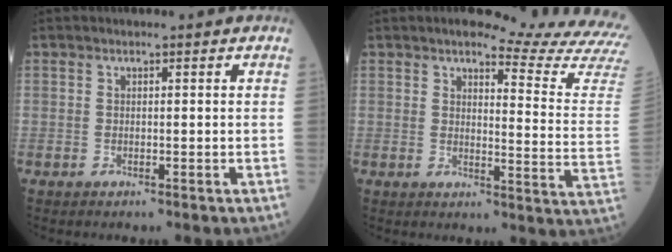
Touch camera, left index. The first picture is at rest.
{"total": 14.7, "force": [14.1, -1.8, 3.9], "torque": [-0.052, -0.138, 0.145]}